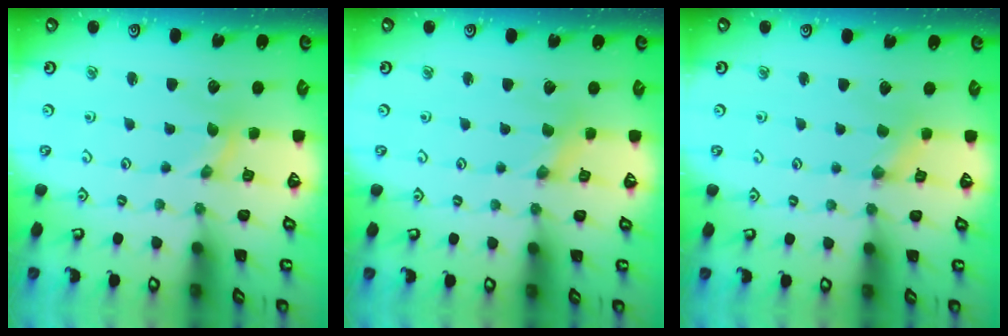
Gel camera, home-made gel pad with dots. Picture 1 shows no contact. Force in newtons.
{"total": 0.0}
{"total": 0.0}